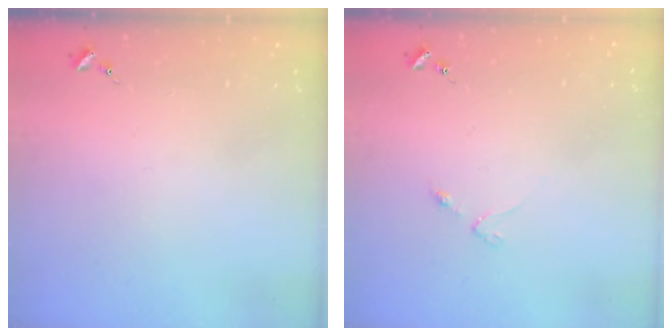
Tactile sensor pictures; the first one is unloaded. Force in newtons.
{"total": 2.5, "press": 2.4, "slide": 0.4}